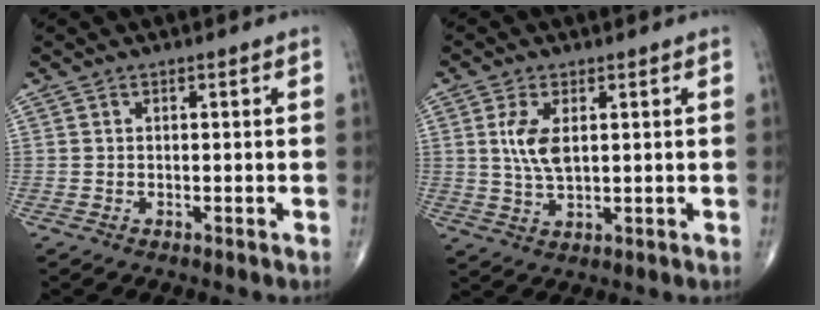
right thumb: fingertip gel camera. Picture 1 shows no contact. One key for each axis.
{"total": 6.0, "fx": 1.4, "fy": 2.8, "fz": 5.1, "tx": -0.105, "ty": -0.009, "tz": 0.031}